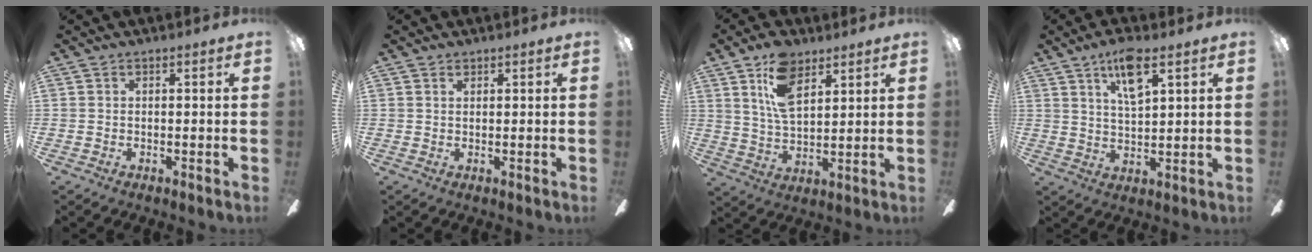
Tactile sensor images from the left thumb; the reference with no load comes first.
{"total": 0.8, "force": [0.6, 0.5, 0.3], "torque": [-0.007, 0.001, 0.011]}
{"total": 12.1, "force": [6.8, 6.4, 7.7], "torque": [-0.148, -0.010, 0.128]}
{"total": 8.4, "force": [5.2, 2.4, 6.1], "torque": [-0.105, -0.014, 0.086]}